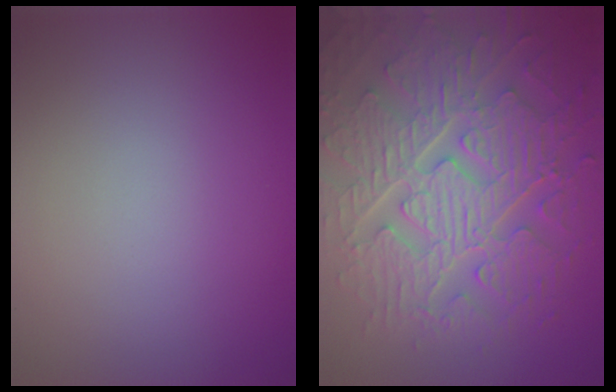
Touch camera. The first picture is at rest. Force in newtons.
{"total": 9.3, "press": 6.9, "slide": 6.3}